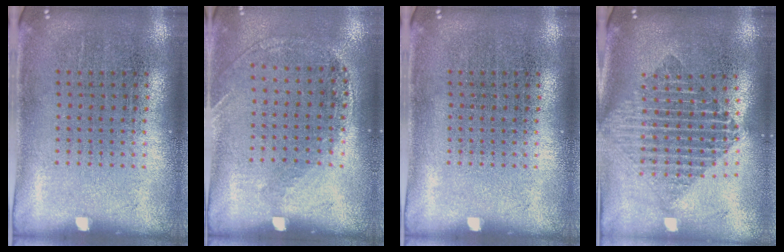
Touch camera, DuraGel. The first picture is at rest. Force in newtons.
{"total": 1.1, "press": 0.9, "slide": 0.7}
{"total": 0.0}
{"total": 1.9, "press": 1.6, "slide": 1.1}